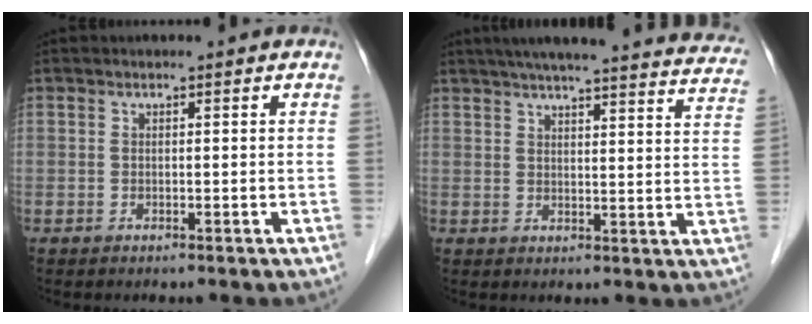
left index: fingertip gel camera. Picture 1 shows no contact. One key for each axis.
{"total": 29.0, "fx": 26.3, "fy": 2.8, "fz": 11.8, "tx": -0.175, "ty": -0.041, "tz": 0.306}